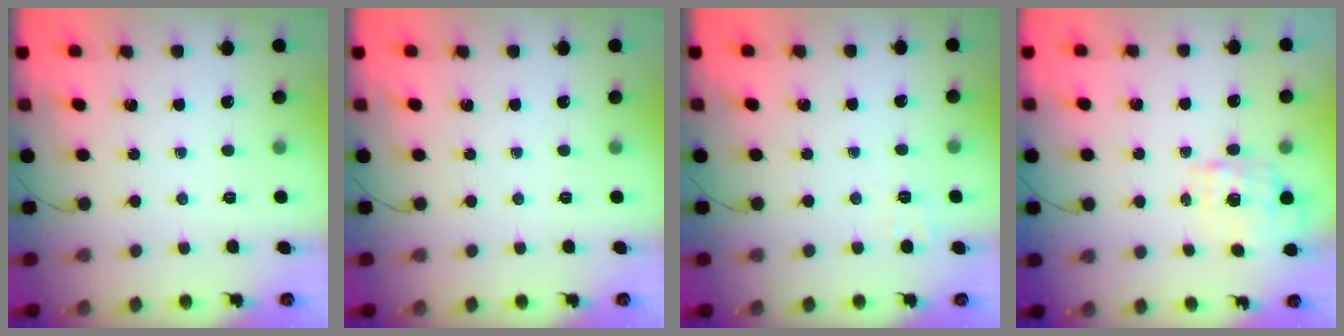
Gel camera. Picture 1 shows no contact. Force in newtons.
{"total": 0.0}
{"total": 3.0, "press": 2.3, "slide": 1.9}
{"total": 2.0, "press": 1.9, "slide": 0.6}